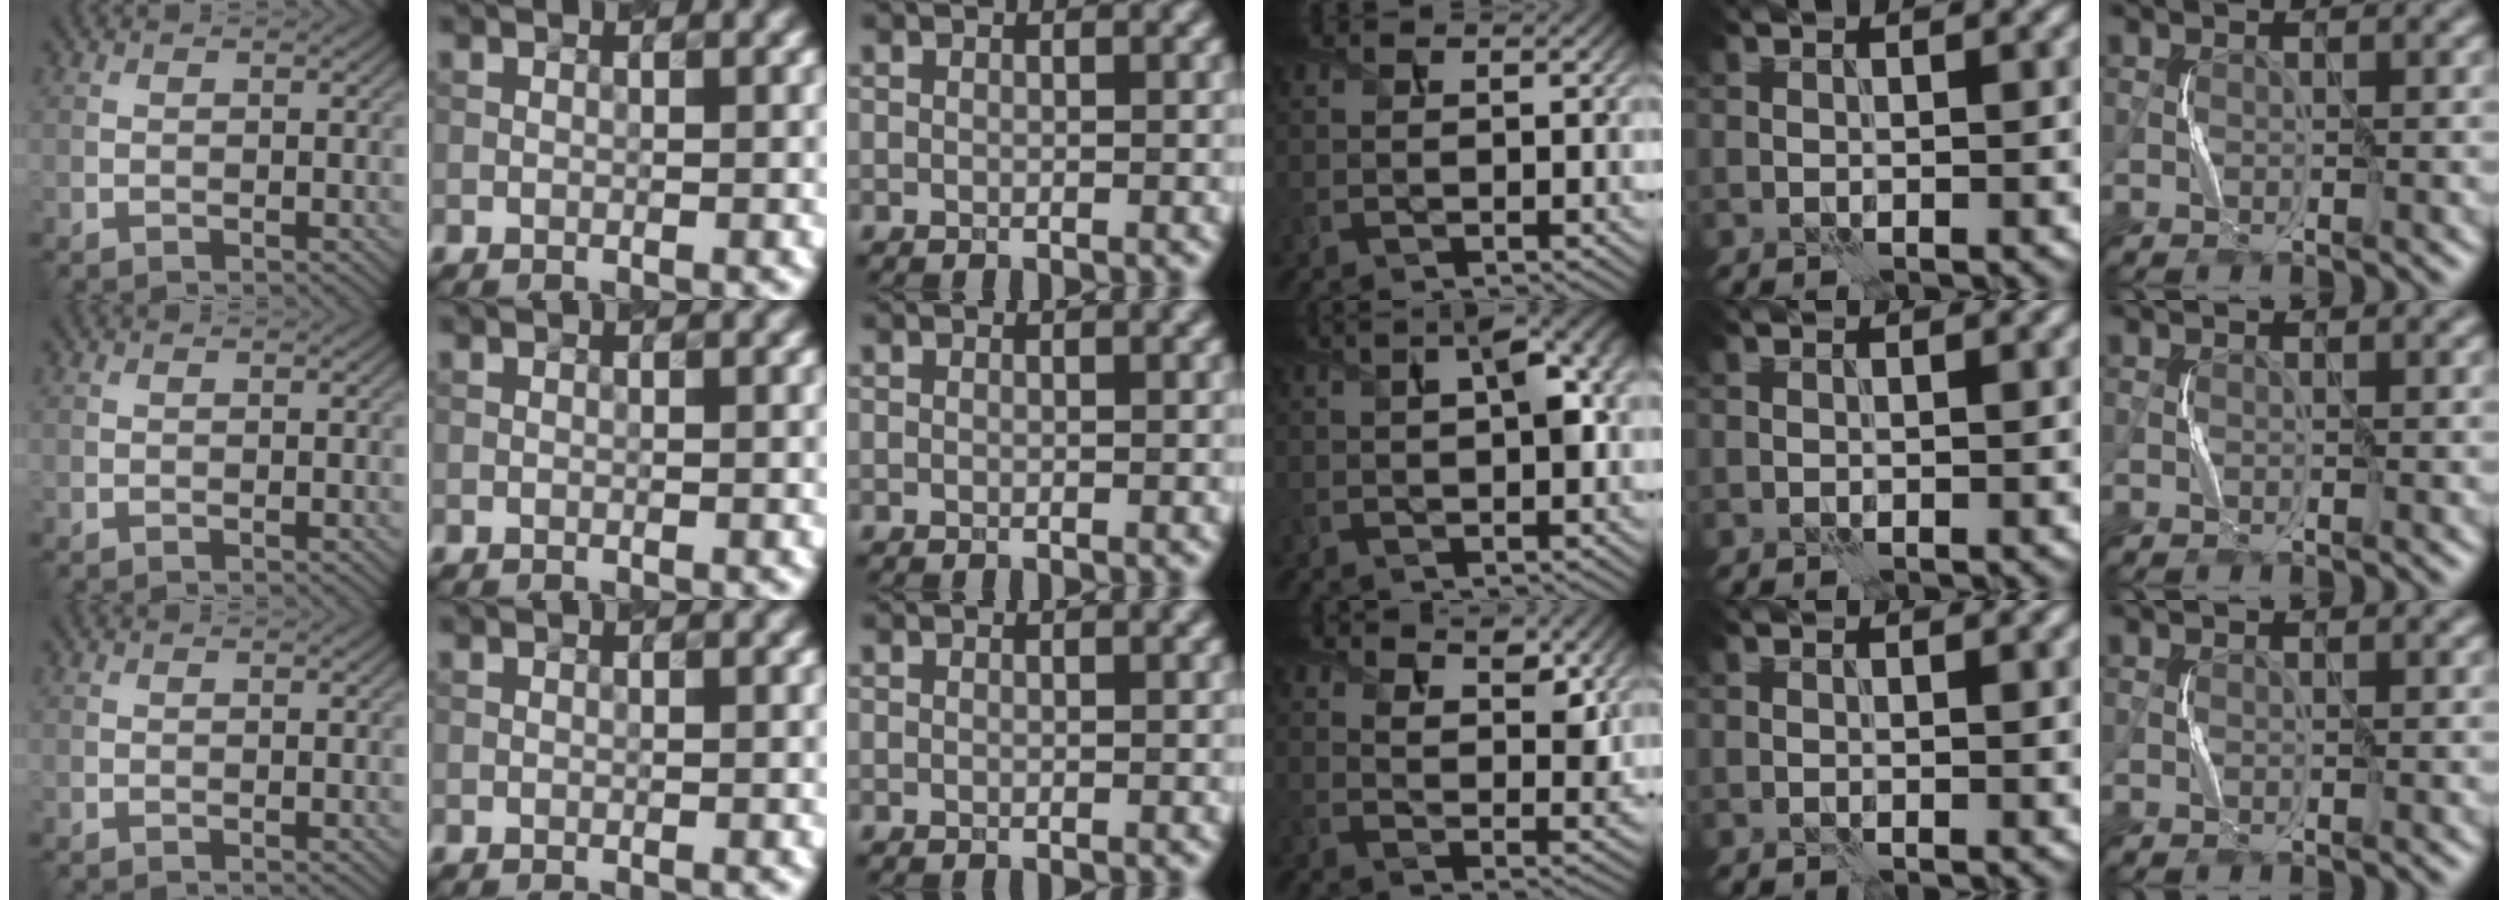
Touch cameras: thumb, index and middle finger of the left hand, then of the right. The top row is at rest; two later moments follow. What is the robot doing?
{"motion": "squeeze", "object": "air blower"}